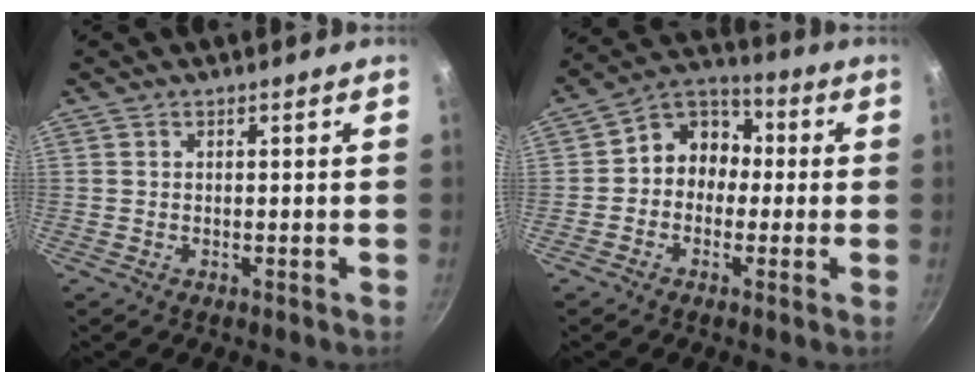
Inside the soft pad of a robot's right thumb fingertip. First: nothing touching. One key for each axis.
{"total": 9.3, "fx": -0.5, "fy": 8.0, "fz": 4.8, "tx": -0.028, "ty": 0.036, "tz": -0.033}